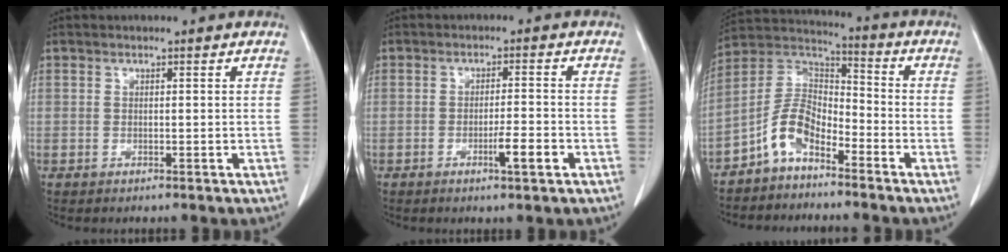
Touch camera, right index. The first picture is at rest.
{"total": 4.2, "force": [-1.9, 0.2, 3.7], "torque": [-0.059, -0.003, -0.029]}
{"total": 8.2, "force": [-5.0, 3.8, 5.2], "torque": [-0.110, 0.027, -0.103]}